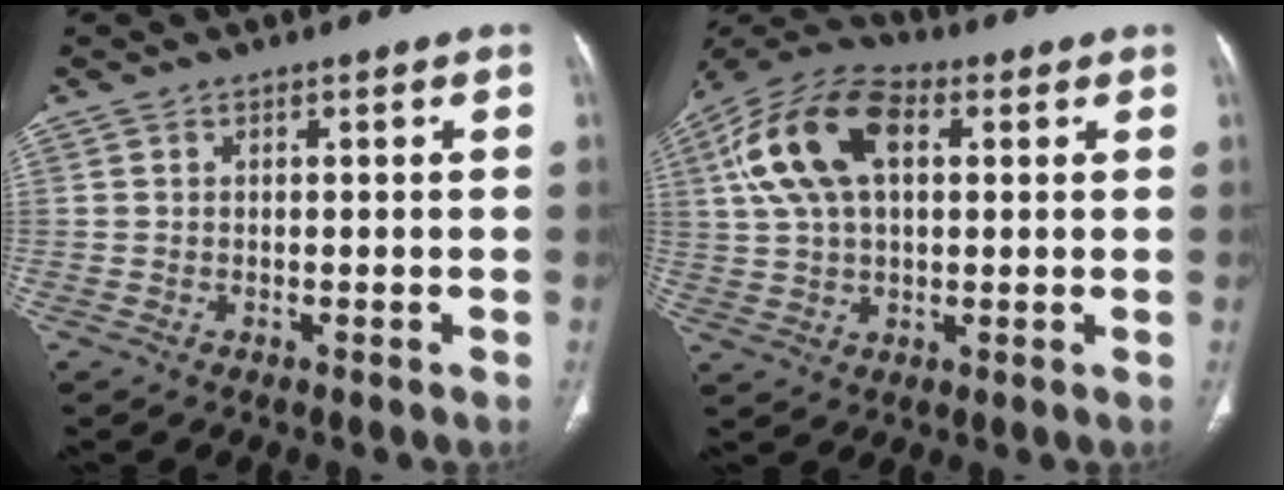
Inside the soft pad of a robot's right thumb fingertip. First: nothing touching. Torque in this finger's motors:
{"motor_torque": [0.76, 2.83, 1.03, 0.20, 0.21]}